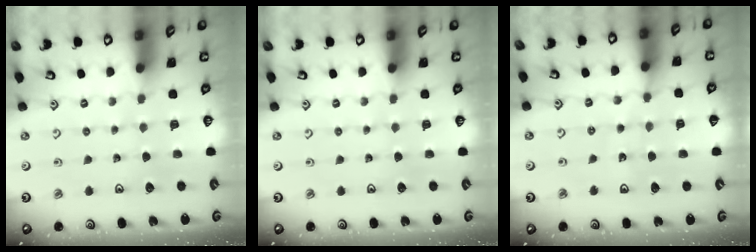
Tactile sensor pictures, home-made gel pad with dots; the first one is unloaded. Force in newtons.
{"total": 0.0}
{"total": 4.4, "press": 3.8, "slide": 2.3}